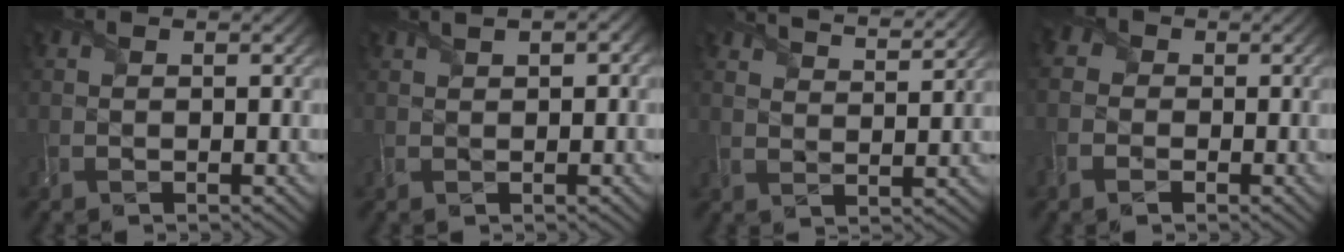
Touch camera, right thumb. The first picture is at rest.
{"total": 3.2, "force": [1.4, 1.4, 2.5], "torque": [-0.050, 0.009, 0.019]}
{"total": 6.8, "force": [5.8, 1.7, 3.3], "torque": [-0.055, 0.005, 0.081]}
{"total": 4.7, "force": [-1.4, 3.9, 2.1], "torque": [-0.061, -0.004, -0.035]}